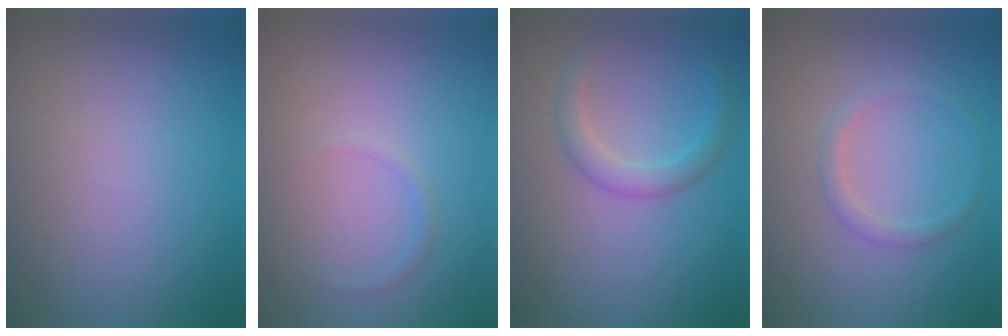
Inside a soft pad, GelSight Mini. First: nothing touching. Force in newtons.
{"total": 0.7, "press": 0.7, "slide": 0.1}
{"total": 2.2, "press": 2.2, "slide": 0.0}
{"total": 1.2, "press": 1.2, "slide": 0.1}